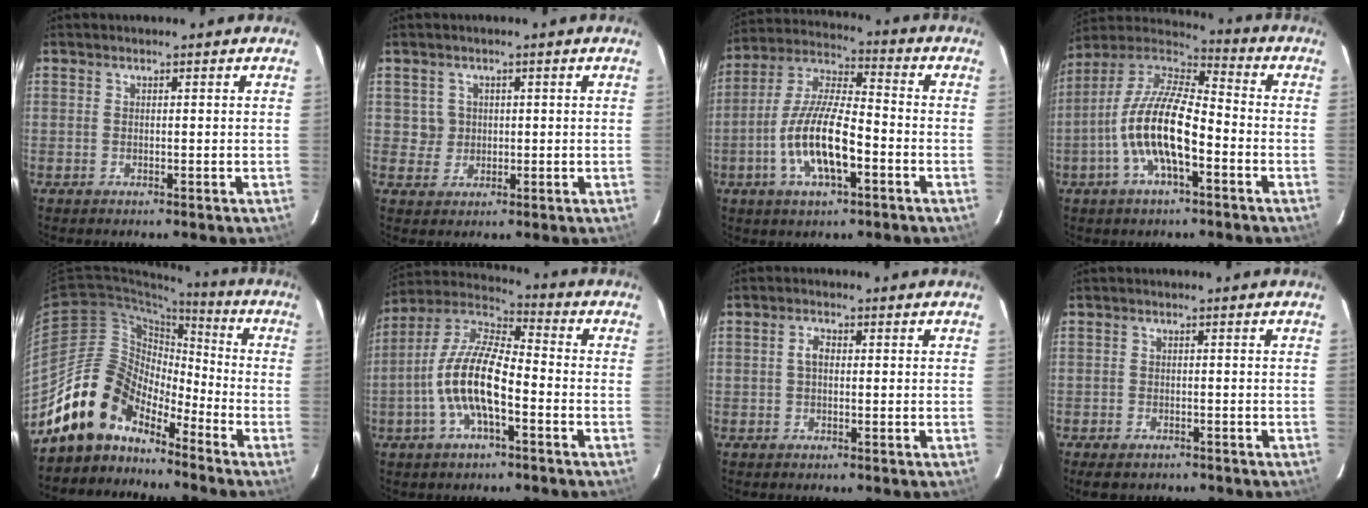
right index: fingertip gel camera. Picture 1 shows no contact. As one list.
[{"total": 3.1, "force": [0.5, 3.1, 0.1], "torque": [0.007, 0.014, 0.009]}, {"total": 14.3, "force": [-4.9, 4.6, 12.6], "torque": [-0.259, -0.004, -0.092]}, {"total": 15.5, "force": [-4.9, 5.4, 13.8], "torque": [-0.270, -0.001, -0.097]}, {"total": 13.1, "force": [-10.6, 6.4, 4.2], "torque": [-0.078, 0.031, -0.201]}, {"total": 13.7, "force": [-4.2, 4.6, 12.2], "torque": [-0.246, 0.003, -0.084]}, {"total": 1.9, "force": [0.0, 1.1, 1.5], "torque": [-0.032, 0.008, -0.001]}, {"total": 3.9, "force": [-2.9, 2.2, 1.4], "torque": [-0.037, -0.006, -0.043]}]